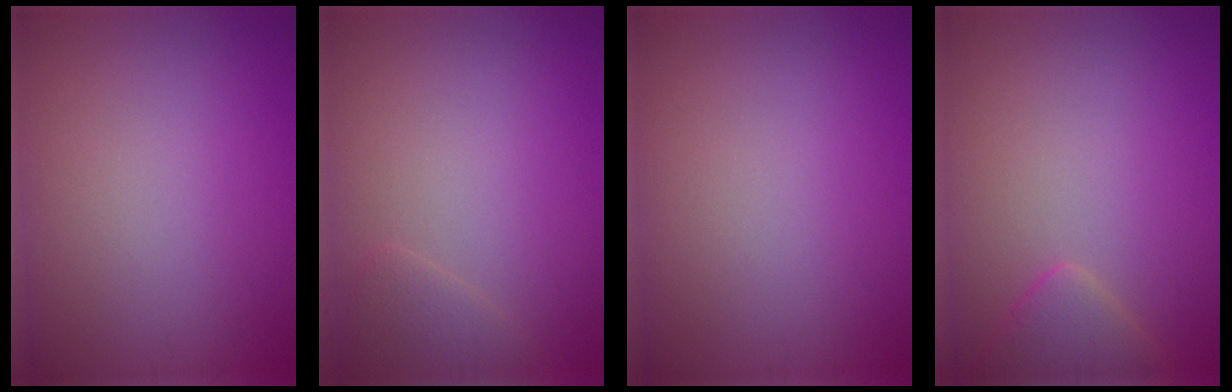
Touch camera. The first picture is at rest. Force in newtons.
{"total": 1.3, "press": 1.3, "slide": 0.2}
{"total": 0.0}
{"total": 2.6, "press": 2.6, "slide": 0.2}